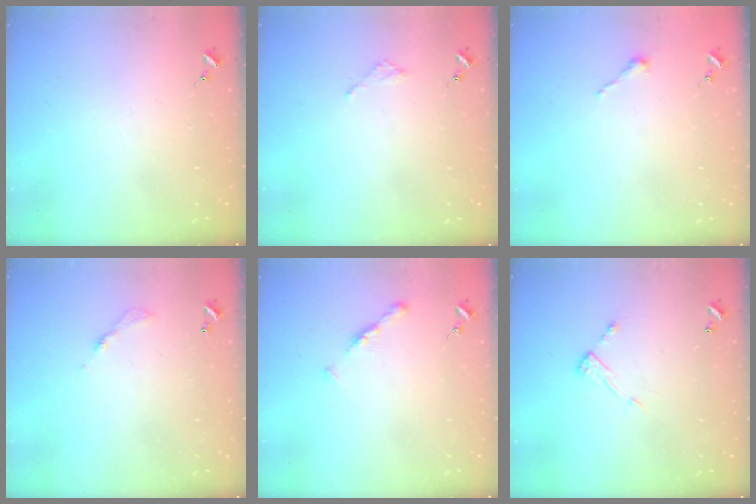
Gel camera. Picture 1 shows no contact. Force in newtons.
{"total": 2.1, "press": 2.1, "slide": 0.2}
{"total": 2.5, "press": 2.5, "slide": 0.2}
{"total": 3.6, "press": 3.6, "slide": 0.2}
{"total": 5.3, "press": 5.2, "slide": 0.6}
{"total": 6.6, "press": 6.6, "slide": 0.3}